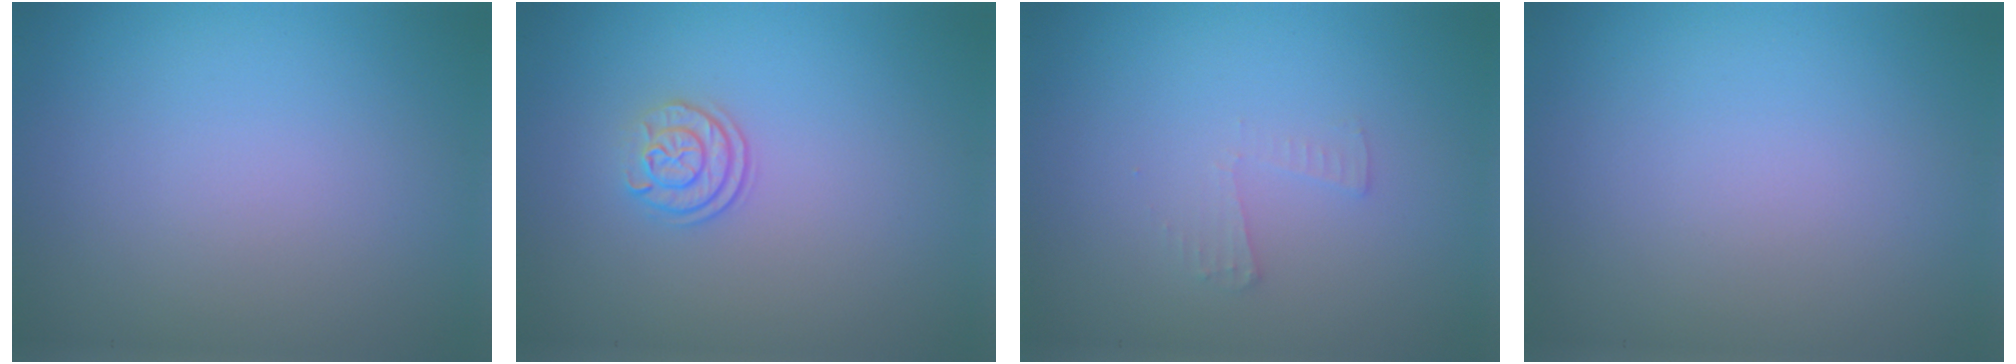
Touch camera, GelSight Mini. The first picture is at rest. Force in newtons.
{"total": 2.1, "press": 1.7, "slide": 1.3}
{"total": 1.0, "press": 1.0, "slide": 0.0}
{"total": 0.0}